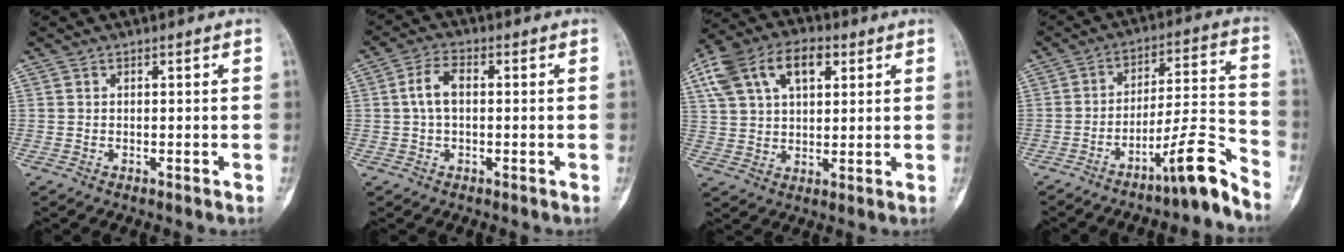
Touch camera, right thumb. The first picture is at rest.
{"total": 4.9, "force": [0.4, 2.7, 4.0], "torque": [-0.084, 0.014, 0.002]}
{"total": 15.3, "force": [6.4, 9.3, 10.4], "torque": [-0.187, 0.014, 0.113]}
{"total": 10.7, "force": [-8.2, 0.3, 6.8], "torque": [-0.103, 0.090, -0.135]}